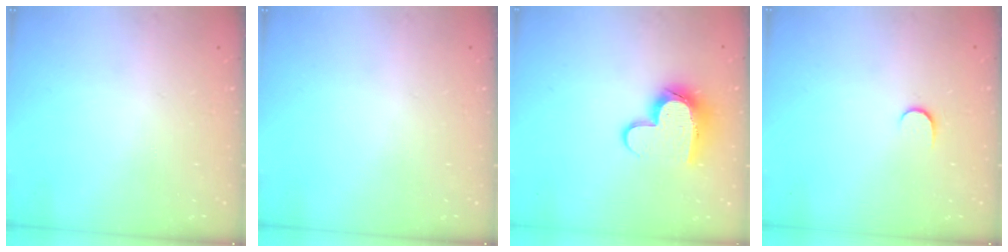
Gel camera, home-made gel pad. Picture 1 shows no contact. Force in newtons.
{"total": 0.0}
{"total": 11.7, "press": 11.7, "slide": 1.0}
{"total": 3.9, "press": 3.9, "slide": 0.5}